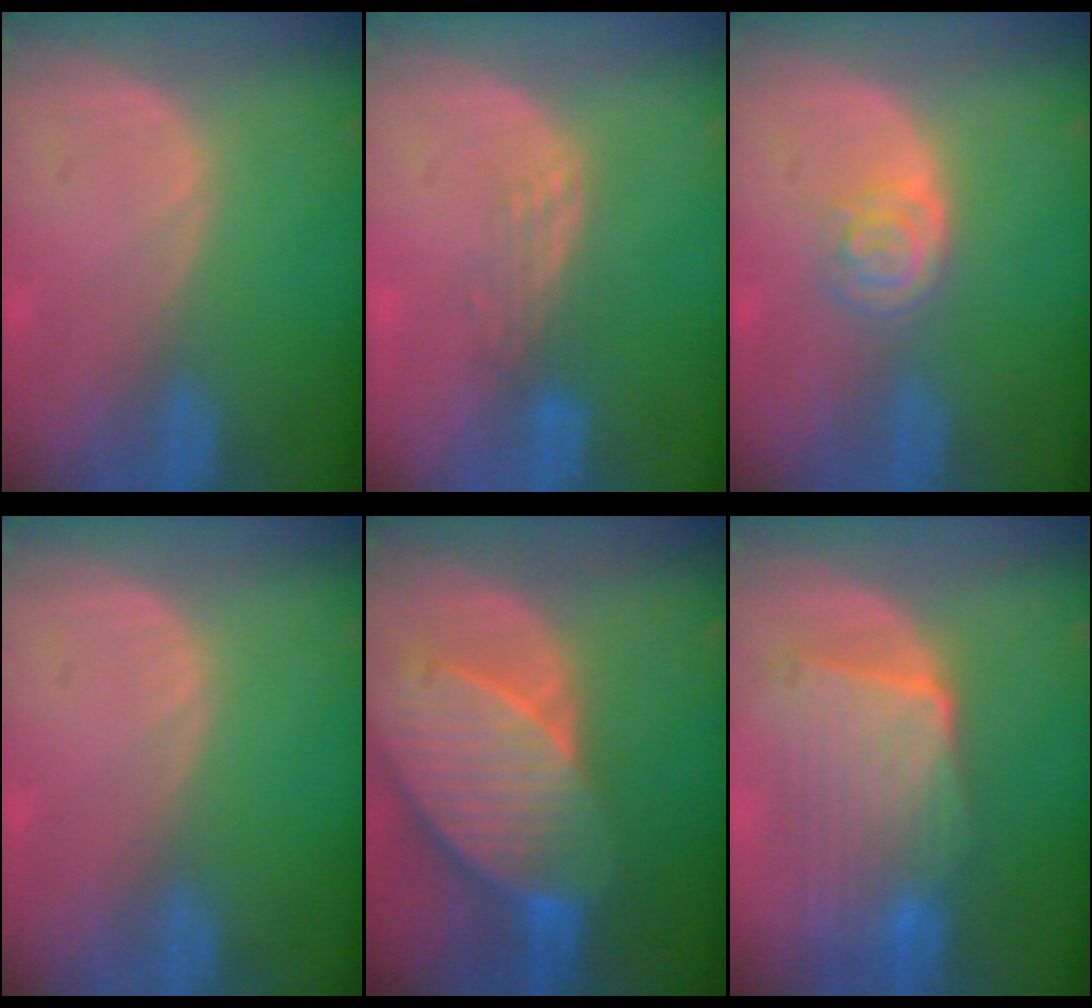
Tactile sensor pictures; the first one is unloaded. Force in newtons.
{"total": 3.0, "press": 2.5, "slide": 1.7}
{"total": 3.7, "press": 3.6, "slide": 1.0}
{"total": 0.0}
{"total": 10.7, "press": 9.4, "slide": 5.0}
{"total": 9.2, "press": 8.7, "slide": 3.0}